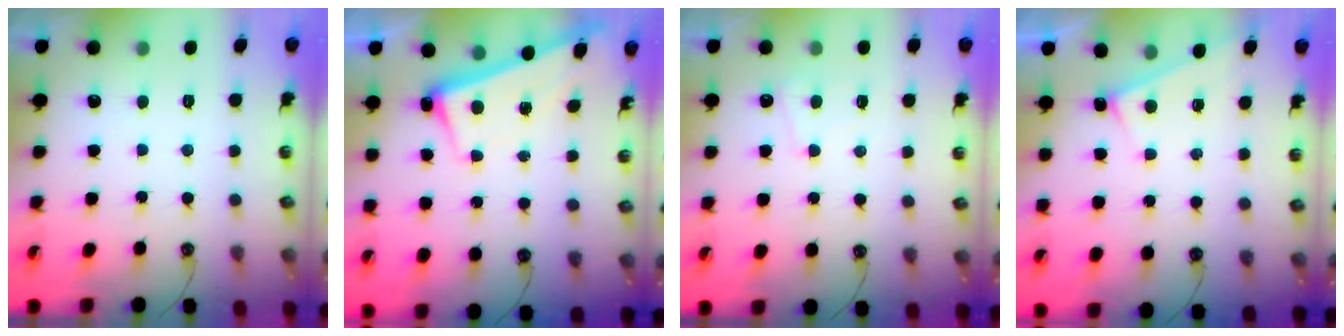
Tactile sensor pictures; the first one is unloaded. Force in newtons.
{"total": 2.6, "press": 2.4, "slide": 0.9}
{"total": 0.9, "press": 0.8, "slide": 0.5}
{"total": 3.9, "press": 3.9, "slide": 0.3}